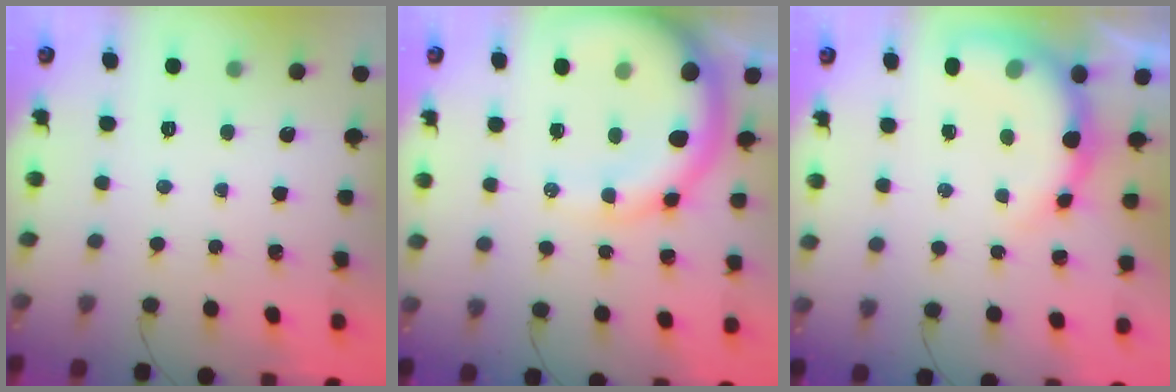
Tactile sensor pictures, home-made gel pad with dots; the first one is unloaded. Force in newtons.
{"total": 15.3, "press": 14.9, "slide": 3.4}
{"total": 9.4, "press": 9.3, "slide": 1.1}